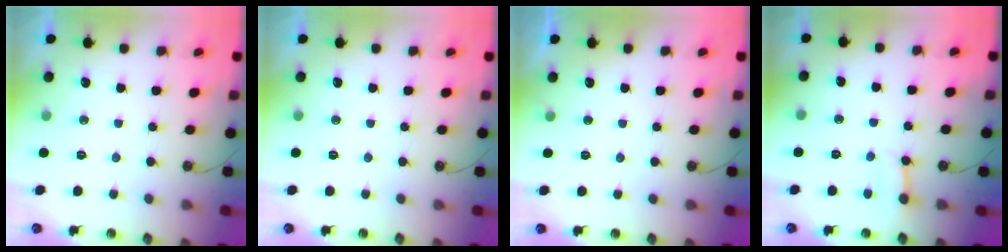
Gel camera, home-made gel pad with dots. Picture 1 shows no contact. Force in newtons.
{"total": 0.0}
{"total": 1.8, "press": 1.8, "slide": 0.1}
{"total": 3.9, "press": 3.9, "slide": 0.3}